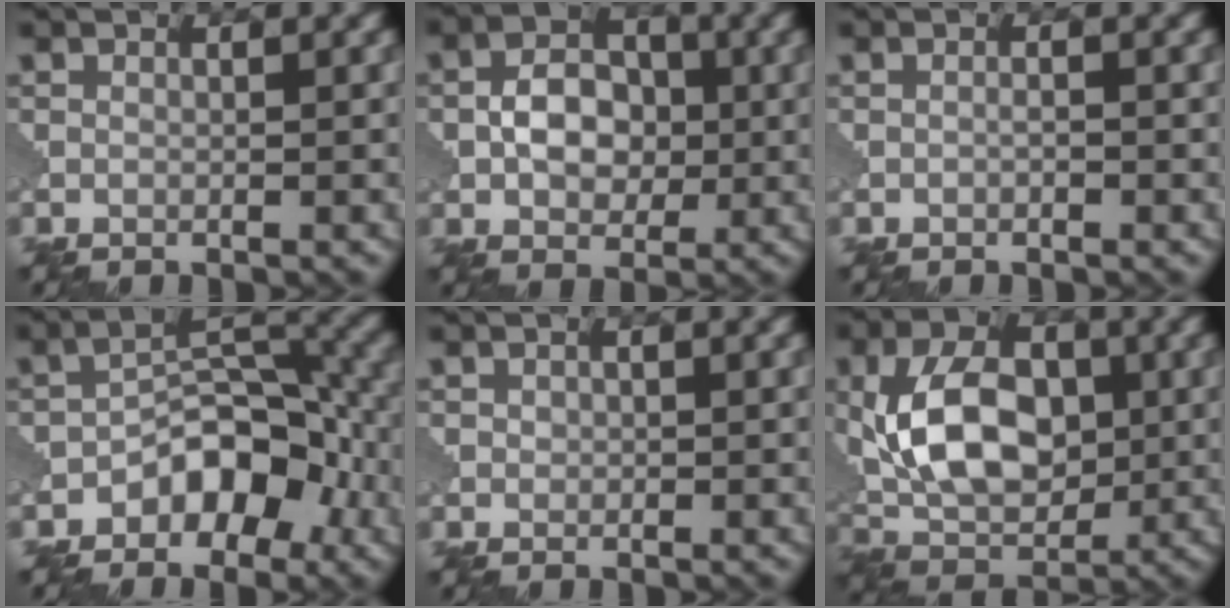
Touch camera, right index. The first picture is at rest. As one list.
[{"total": 4.9, "force": [-0.4, 3.5, 3.3], "torque": [-0.052, 0.005, -0.010]}, {"total": 0.6, "force": [-0.2, 0.2, 0.5], "torque": [-0.012, 0.000, -0.005]}, {"total": 6.3, "force": [-2.9, 3.7, 4.2], "torque": [-0.042, 0.012, -0.054]}, {"total": 0.5, "force": [0.1, 0.5, 0.2], "torque": [-0.001, 0.000, 0.000]}, {"total": 9.1, "force": [0.2, 5.8, 7.0], "torque": [-0.135, 0.004, 0.000]}]